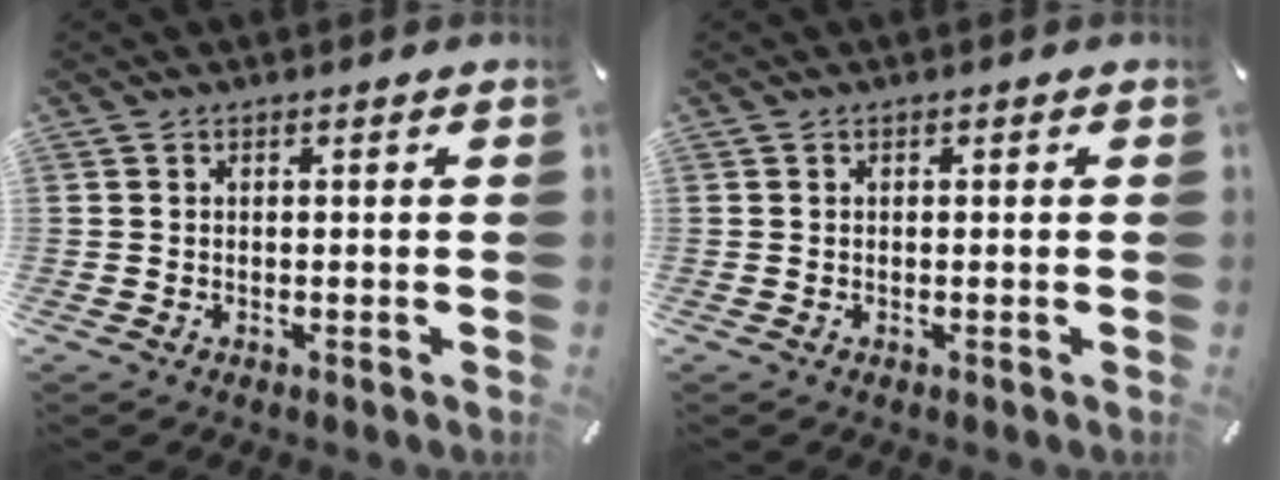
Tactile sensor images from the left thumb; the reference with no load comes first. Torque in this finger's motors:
{"motor_torque": [0.05, 0.12, -0.07, 0.02, 0.03]}